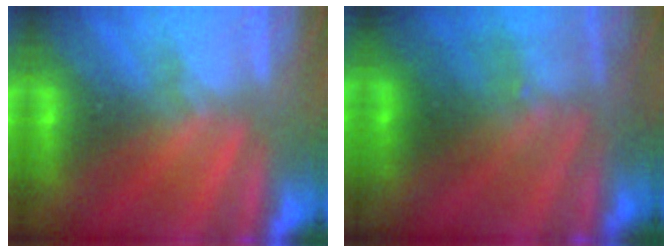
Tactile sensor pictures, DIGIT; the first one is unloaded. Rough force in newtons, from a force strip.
{"total": 2.9}